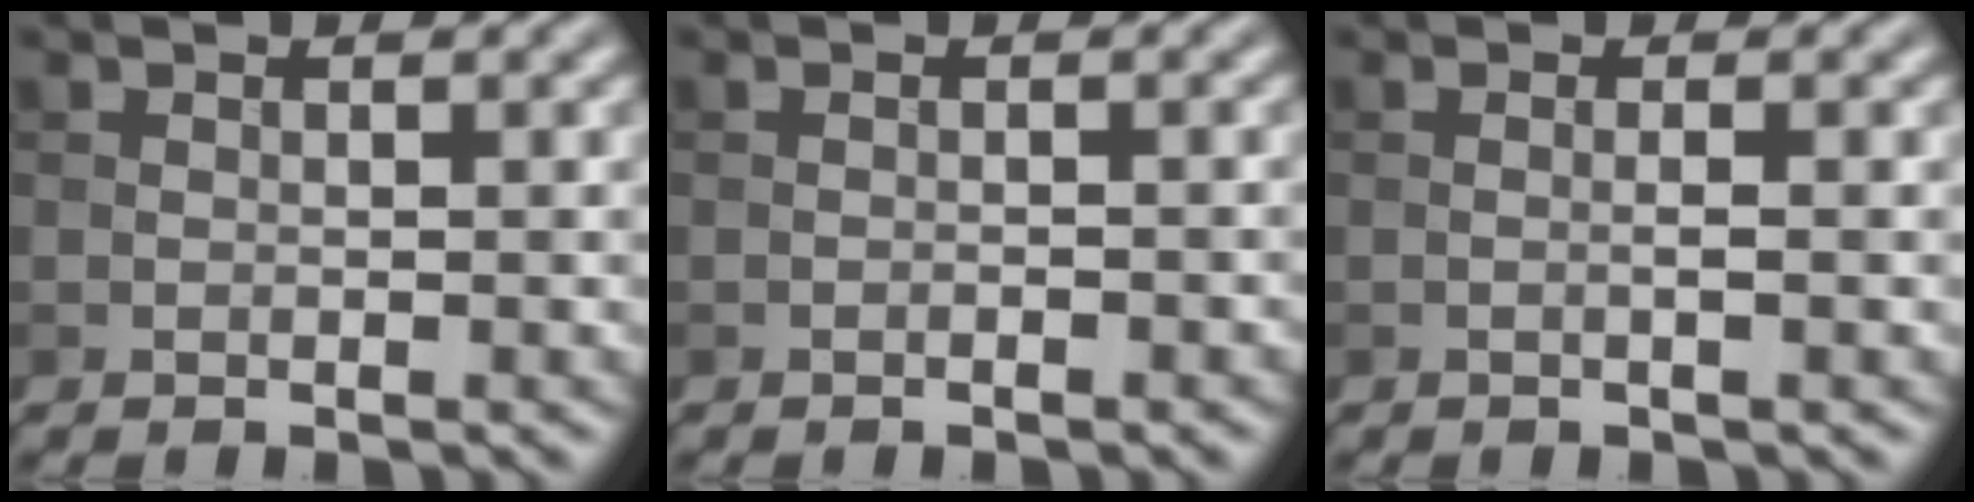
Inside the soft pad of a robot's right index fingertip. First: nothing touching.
{"total": 0.8, "force": [-0.5, 0.2, 0.6], "torque": [-0.009, 0.001, -0.009]}
{"total": 1.1, "force": [-0.1, 0.2, 1.0], "torque": [-0.014, 0.001, -0.005]}